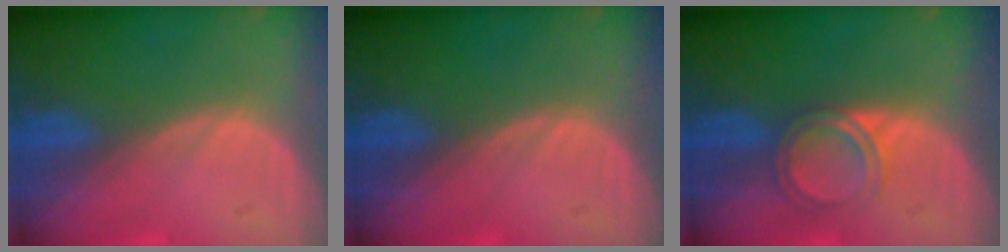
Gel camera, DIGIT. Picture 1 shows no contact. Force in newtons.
{"total": 0.0}
{"total": 3.7, "press": 3.6, "slide": 0.3}